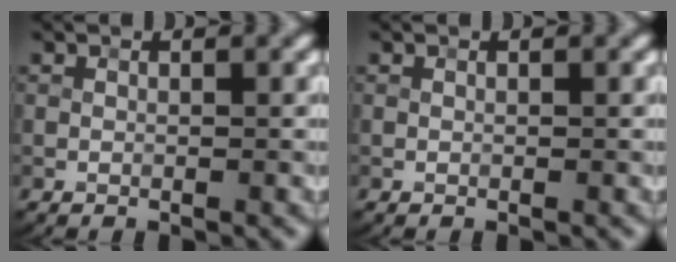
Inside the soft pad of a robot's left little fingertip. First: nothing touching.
{"total": 0.0}